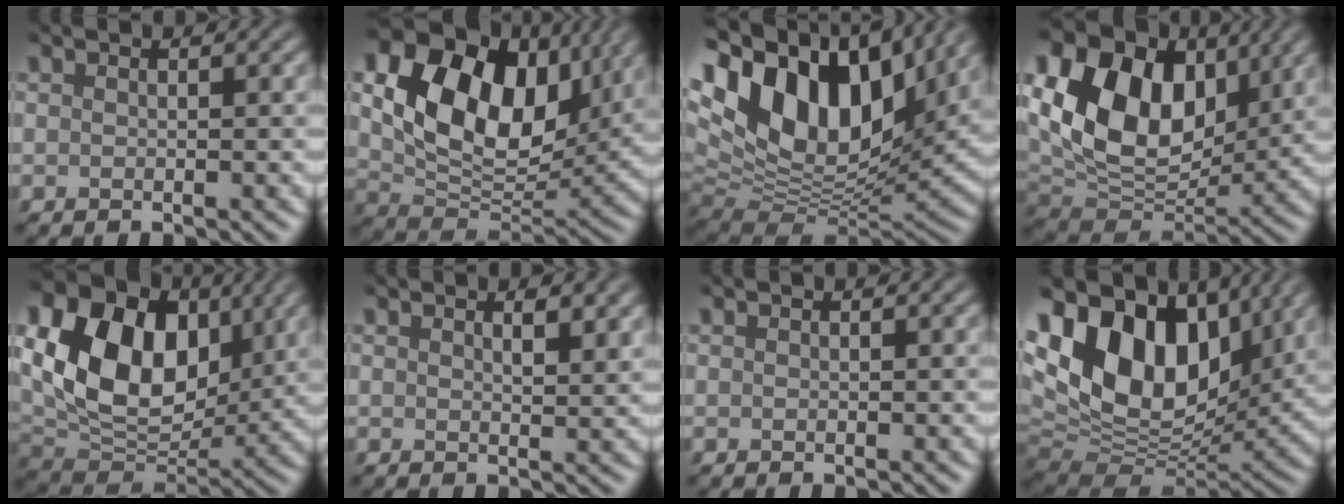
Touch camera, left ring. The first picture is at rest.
{"total": 14.2, "force": [5.0, 9.2, 9.6], "torque": [-0.188, 0.001, 0.097]}
{"total": 17.2, "force": [6.5, 10.3, 12.1], "torque": [-0.255, 0.023, 0.119]}
{"total": 14.7, "force": [5.4, 9.7, 9.7], "torque": [-0.199, 0.023, 0.097]}
{"total": 13.7, "force": [3.7, 9.3, 9.4], "torque": [-0.186, 0.011, 0.063]}
{"total": 1.5, "force": [1.1, 0.3, 1.0], "torque": [-0.015, -0.002, 0.018]}
{"total": 0.0}
{"total": 15.7, "force": [6.2, 9.8, 10.6], "torque": [-0.216, 0.025, 0.112]}